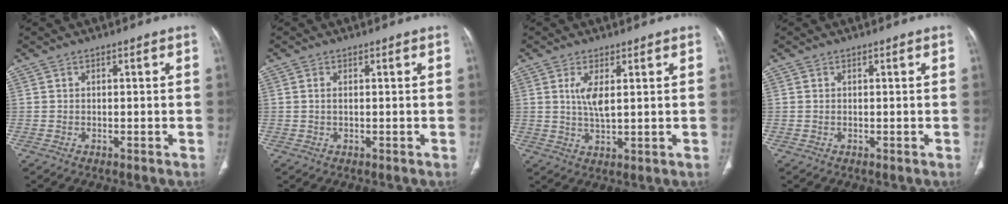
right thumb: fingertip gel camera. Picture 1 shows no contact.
{"total": 0.9, "force": [0.2, 0.3, 0.8], "torque": [-0.024, 0.001, 0.005]}
{"total": 4.8, "force": [1.4, 1.4, 4.4], "torque": [-0.096, -0.017, 0.033]}
{"total": 0.0}